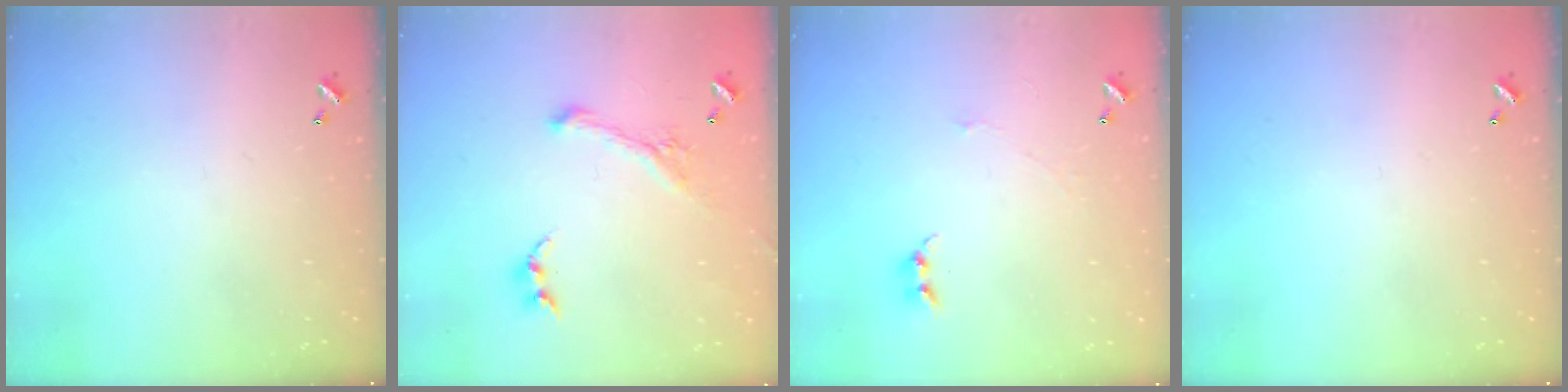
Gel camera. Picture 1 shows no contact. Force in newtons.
{"total": 1.3, "press": 0.5, "slide": 1.2}
{"total": 1.3, "press": 1.2, "slide": 0.3}
{"total": 0.0}